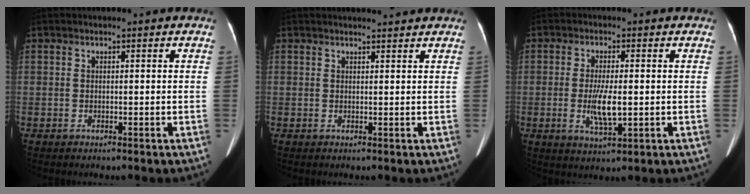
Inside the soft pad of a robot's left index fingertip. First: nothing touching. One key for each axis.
{"total": 3.1, "fx": 3.1, "fy": 0.1, "fz": 0.7, "tx": -0.013, "ty": 0.012, "tz": 0.037}
{"total": 5.3, "fx": -0.6, "fy": 1.1, "fz": 5.1, "tx": -0.105, "ty": -0.012, "tz": -0.009}